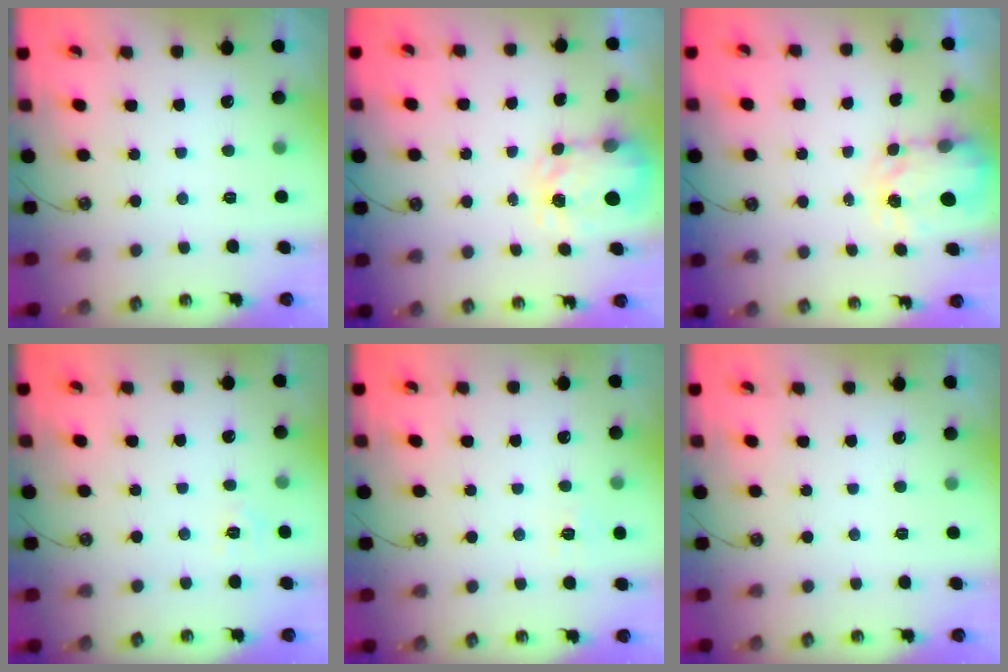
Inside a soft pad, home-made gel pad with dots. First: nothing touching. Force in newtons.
{"total": 3.8, "press": 3.8, "slide": 0.5}
{"total": 3.6, "press": 3.5, "slide": 0.5}
{"total": 5.8, "press": 5.7, "slide": 0.6}
{"total": 6.6, "press": 6.6, "slide": 0.5}
{"total": 0.0}